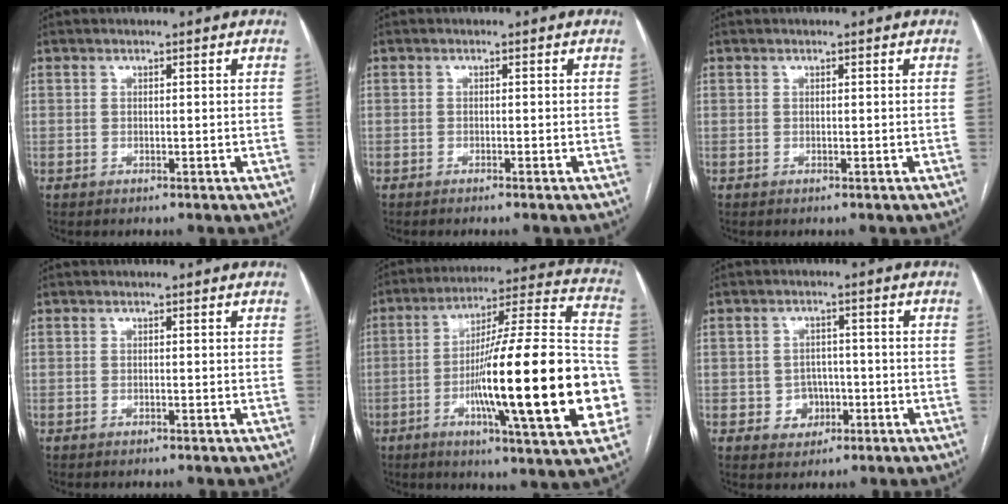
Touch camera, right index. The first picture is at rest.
{"total": 1.1, "force": [-1.0, -0.2, 0.6], "torque": [-0.010, 0.002, -0.014]}
{"total": 0.0}
{"total": 0.0}
{"total": 28.2, "force": [-6.4, 2.4, 27.4], "torque": [-0.363, 0.001, -0.104]}
{"total": 4.0, "force": [-1.3, 3.6, 1.3], "torque": [-0.010, 0.012, -0.012]}